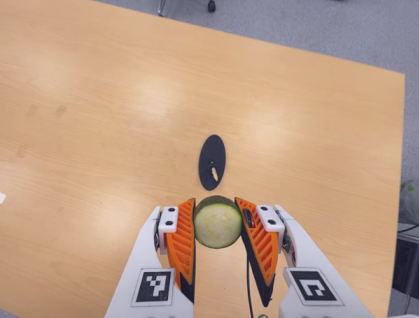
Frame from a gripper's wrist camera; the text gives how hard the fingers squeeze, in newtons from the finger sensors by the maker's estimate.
{"total": 11.3, "left": 10.2, "right": 12.3}